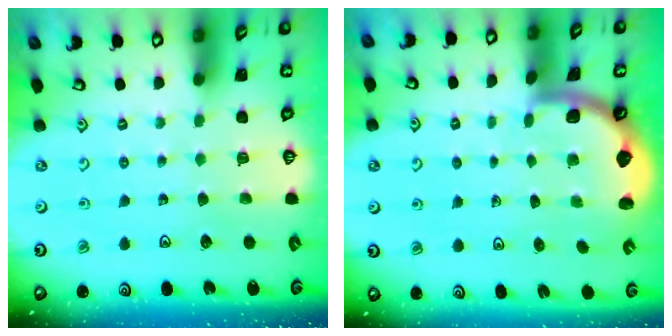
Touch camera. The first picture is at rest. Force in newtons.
{"total": 1.6, "press": 1.6, "slide": 0.1}